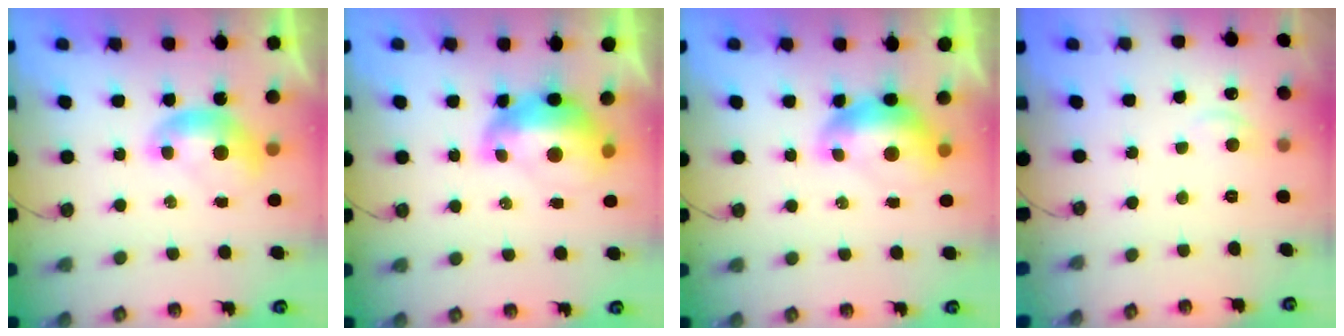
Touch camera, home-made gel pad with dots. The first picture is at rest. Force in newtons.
{"total": 3.8, "press": 3.7, "slide": 0.8}
{"total": 1.6, "press": 1.5, "slide": 0.6}
{"total": 1.0, "press": 0.5, "slide": 0.9}